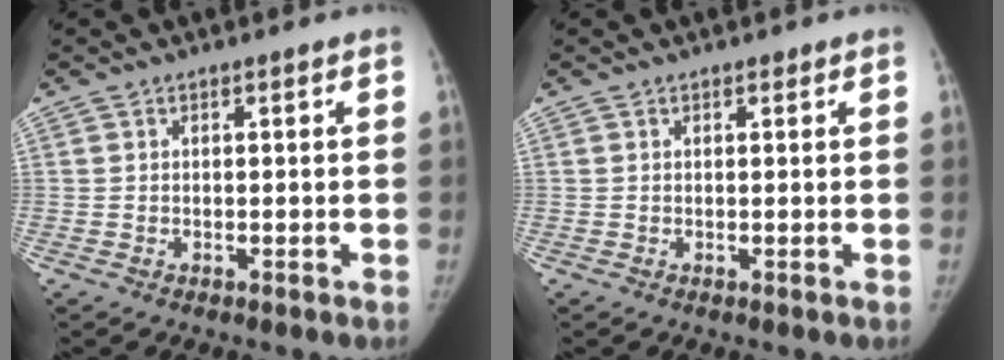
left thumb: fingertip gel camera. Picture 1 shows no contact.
{"total": 0.6, "force": [0.5, 0.3, 0.2], "torque": [-0.003, -0.003, 0.005]}